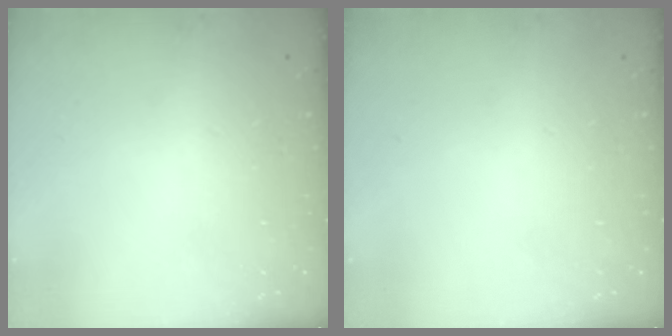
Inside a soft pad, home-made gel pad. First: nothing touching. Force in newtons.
{"total": 0.0}